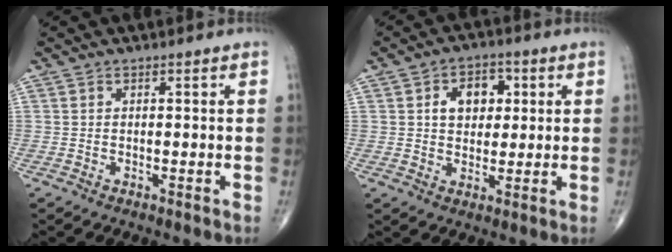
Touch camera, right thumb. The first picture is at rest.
{"total": 7.5, "force": [1.8, 5.3, 4.9], "torque": [-0.043, 0.003, 0.025]}